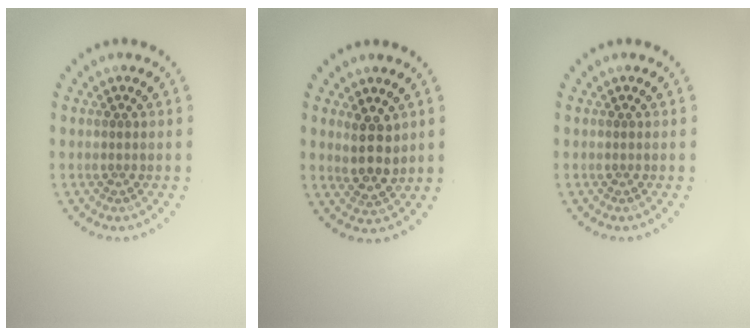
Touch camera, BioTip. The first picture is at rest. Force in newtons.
{"total": 3.2, "press": 2.9, "slide": 1.2}
{"total": 0.0}